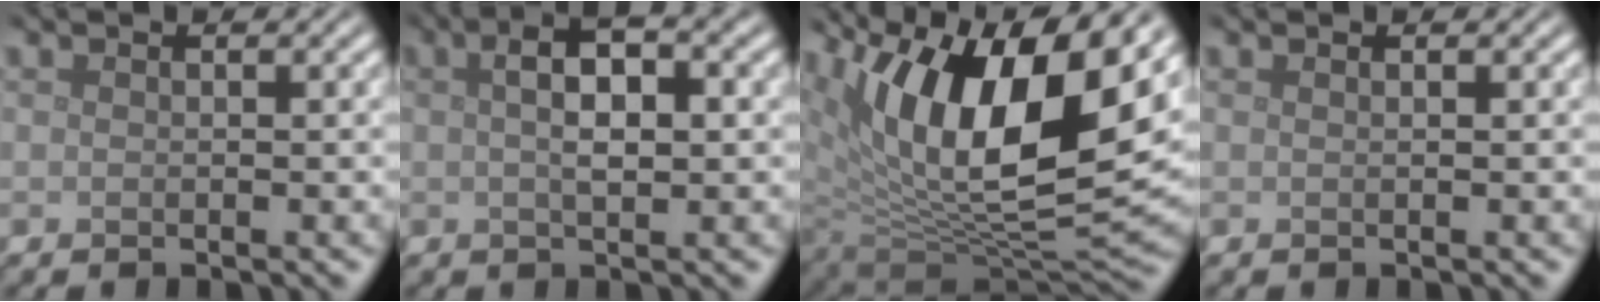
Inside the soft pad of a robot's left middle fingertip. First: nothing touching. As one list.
[{"total": 4.6, "force": [1.0, 1.6, 4.2], "torque": [-0.074, 0.008, 0.013]}, {"total": 15.0, "force": [6.4, 6.5, 11.9], "torque": [-0.201, 0.006, 0.110]}, {"total": 0.0}]